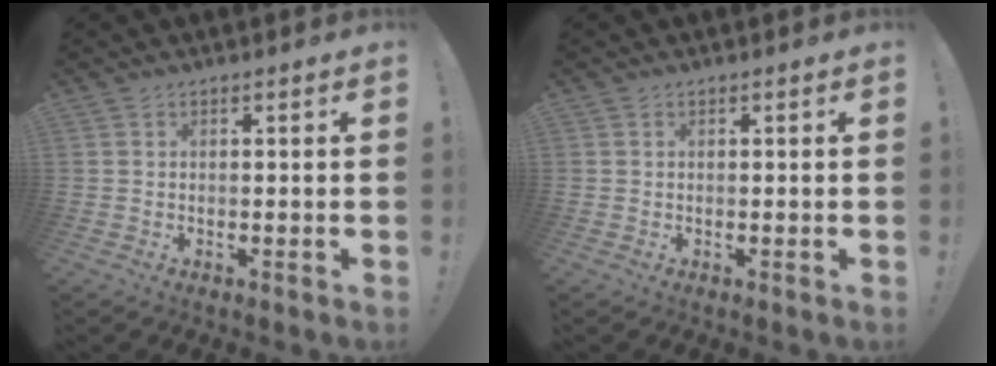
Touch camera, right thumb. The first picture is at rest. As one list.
[{"total": 0.0}]